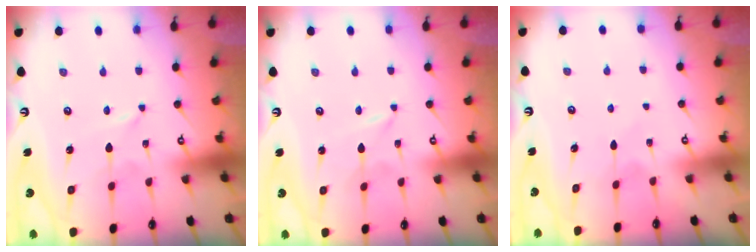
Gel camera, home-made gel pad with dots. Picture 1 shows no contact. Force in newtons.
{"total": 0.0}
{"total": 4.2, "press": 4.2, "slide": 0.4}